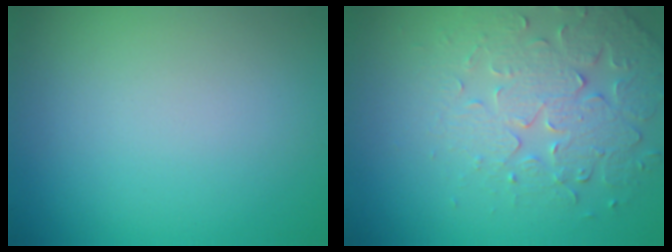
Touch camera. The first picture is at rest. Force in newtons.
{"total": 4.2, "press": 4.0, "slide": 1.3}